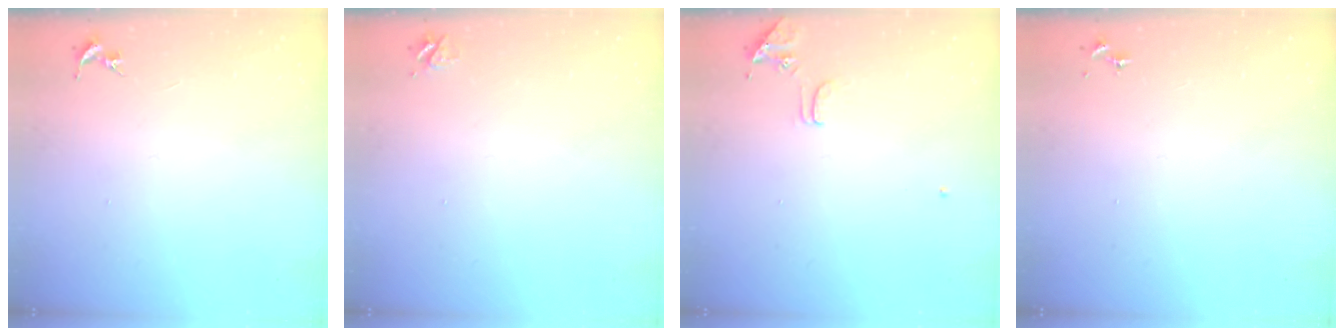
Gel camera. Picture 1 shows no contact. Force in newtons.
{"total": 3.7, "press": 3.6, "slide": 0.5}
{"total": 8.0, "press": 7.9, "slide": 0.7}
{"total": 0.0}